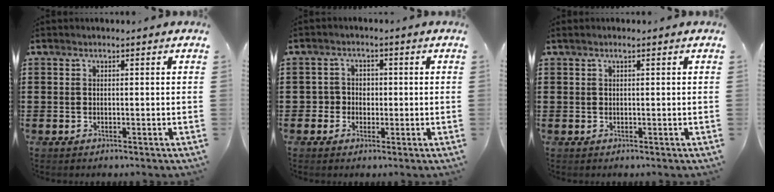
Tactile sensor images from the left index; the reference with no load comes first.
{"total": 2.7, "force": [-0.5, 2.6, 0.5], "torque": [-0.022, 0.007, -0.015]}
{"total": 1.8, "force": [0.8, 0.0, 1.6], "torque": [-0.032, 0.000, 0.015]}